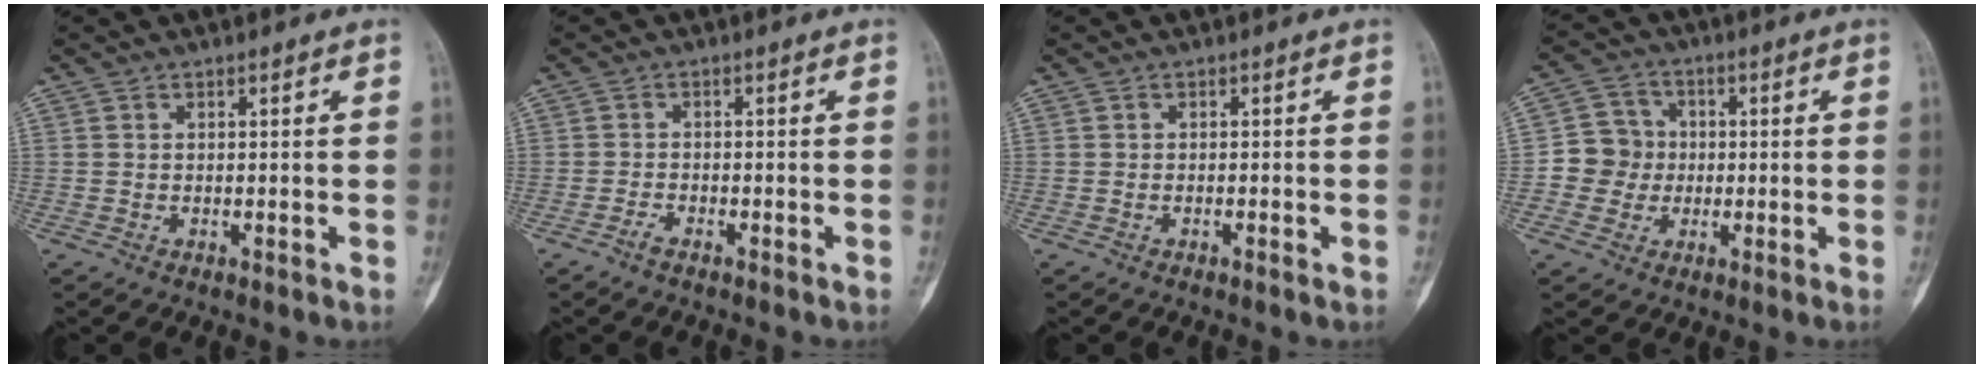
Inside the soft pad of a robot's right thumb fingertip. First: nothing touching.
{"total": 1.5, "force": [-1.2, 0.3, 0.7], "torque": [-0.019, 0.005, -0.026]}
{"total": 0.7, "force": [-0.3, 0.1, 0.6], "torque": [-0.011, 0.001, -0.005]}
{"total": 6.9, "force": [-0.7, 6.7, 1.5], "torque": [0.011, 0.016, -0.021]}